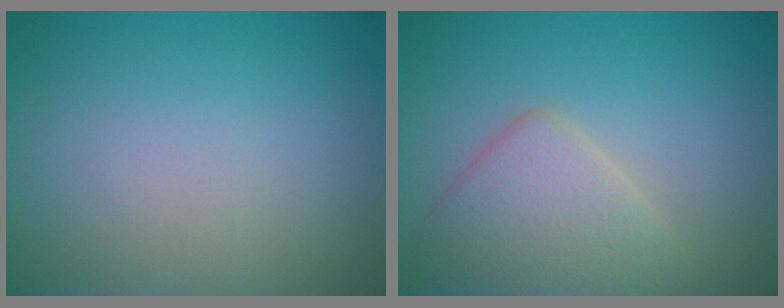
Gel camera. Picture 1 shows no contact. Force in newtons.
{"total": 4.5, "press": 4.4, "slide": 0.3}